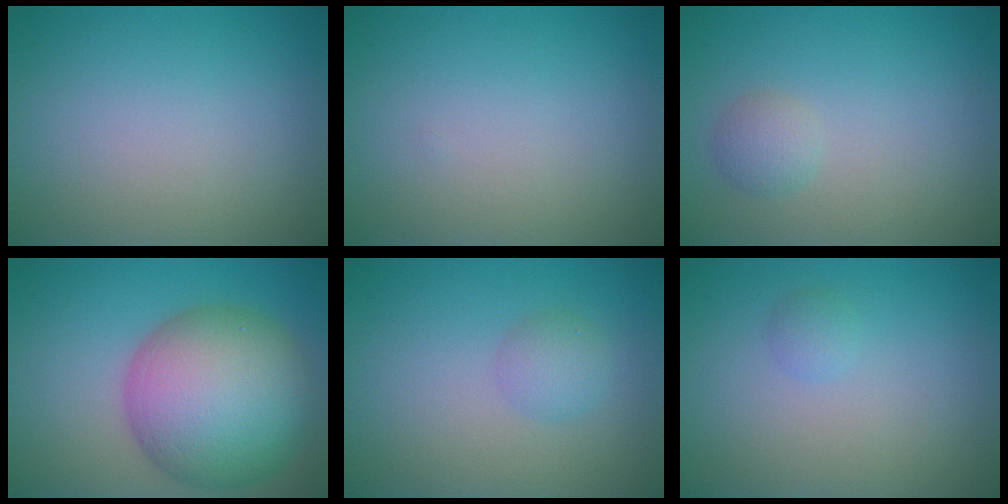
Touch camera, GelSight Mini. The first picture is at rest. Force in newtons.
{"total": 0.0}
{"total": 1.5, "press": 1.5, "slide": 0.0}
{"total": 12.1, "press": 12.1, "slide": 0.5}
{"total": 1.8, "press": 1.8, "slide": 0.0}
{"total": 0.9, "press": 0.8, "slide": 0.0}